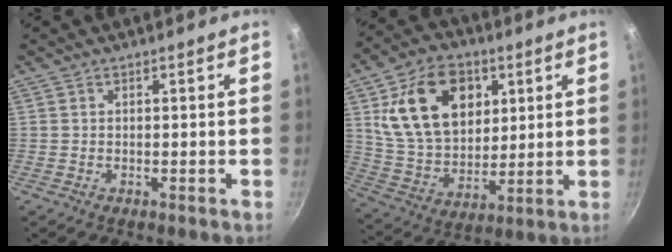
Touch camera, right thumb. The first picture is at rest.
{"total": 20.1, "force": [6.8, 13.8, 13.0], "torque": [-0.195, -0.016, 0.126]}